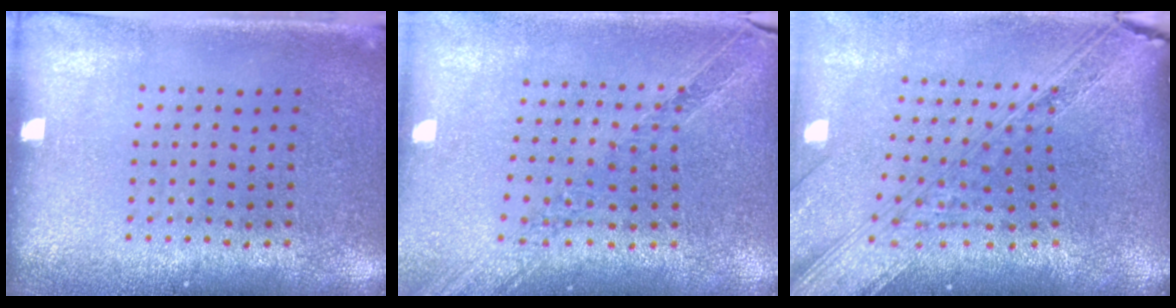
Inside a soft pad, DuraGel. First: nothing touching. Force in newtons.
{"total": 1.1, "press": 1.1, "slide": 0.2}
{"total": 4.0, "press": 2.9, "slide": 2.8}